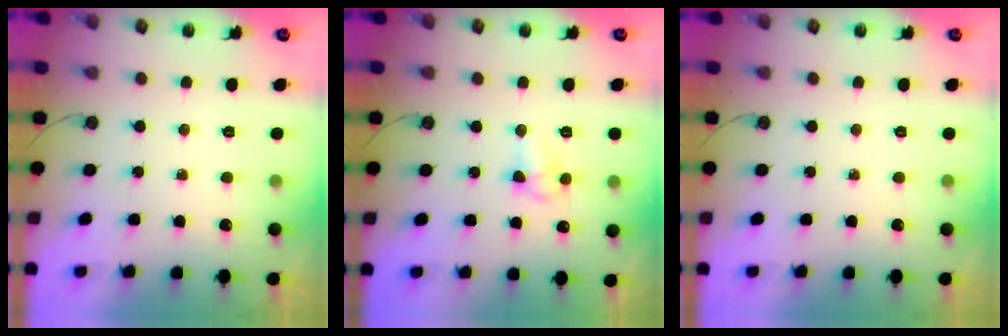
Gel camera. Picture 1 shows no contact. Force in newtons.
{"total": 7.1, "press": 7.0, "slide": 0.7}
{"total": 0.0}